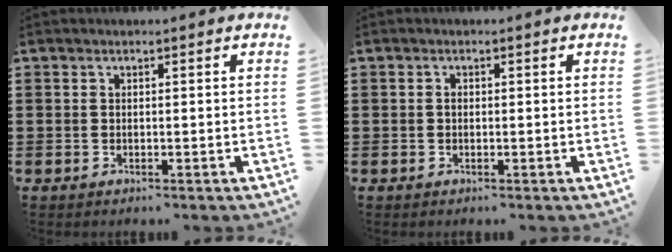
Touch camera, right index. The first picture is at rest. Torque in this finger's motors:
{"motor_torque": [0.26, -0.02, 0.13, 0.03]}